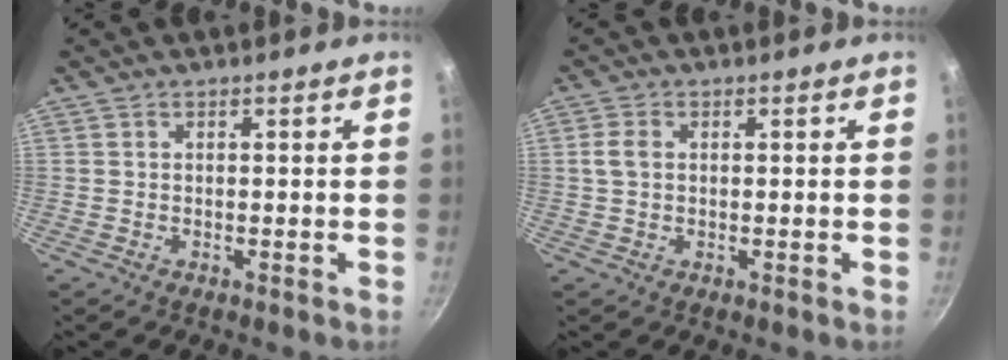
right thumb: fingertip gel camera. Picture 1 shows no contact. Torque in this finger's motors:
{"motor_torque": [0.10, 0.09, 0.28, 0.26, 0.09]}